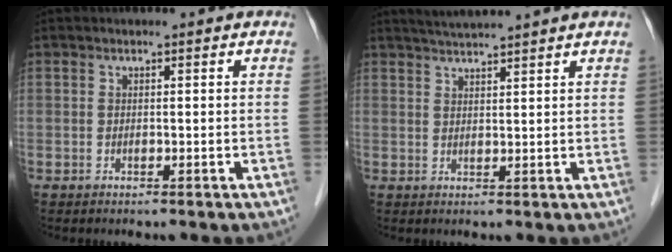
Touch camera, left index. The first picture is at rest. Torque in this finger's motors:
{"motor_torque": [-0.65, -1.09, 0.31, 0.07]}